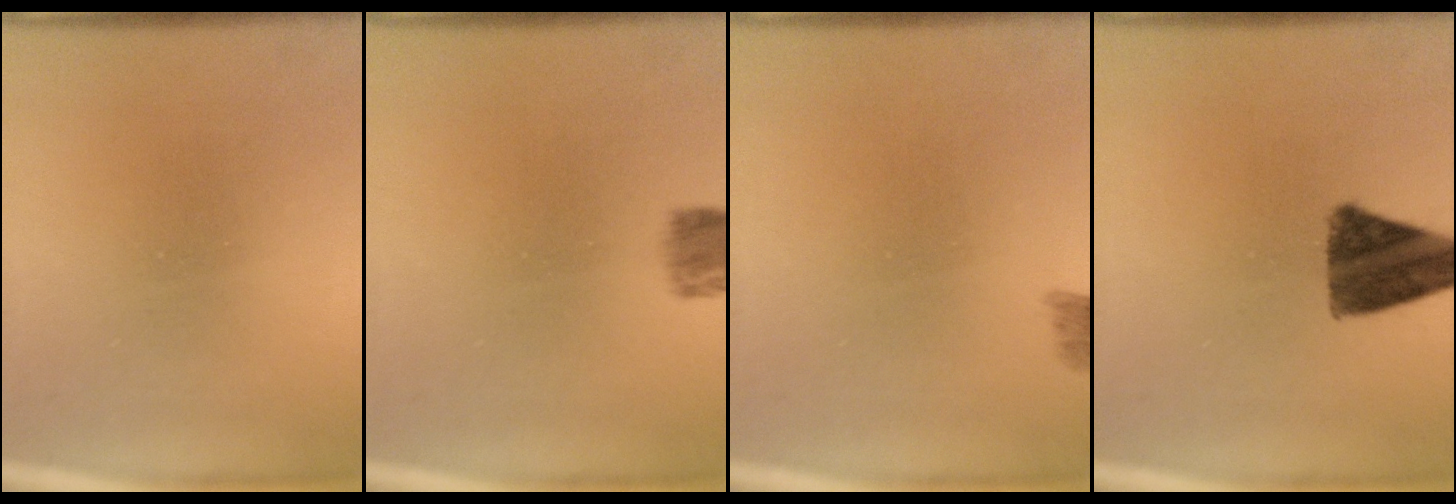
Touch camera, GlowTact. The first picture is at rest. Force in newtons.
{"total": 3.7}
{"total": 2.0}
{"total": 10.7}